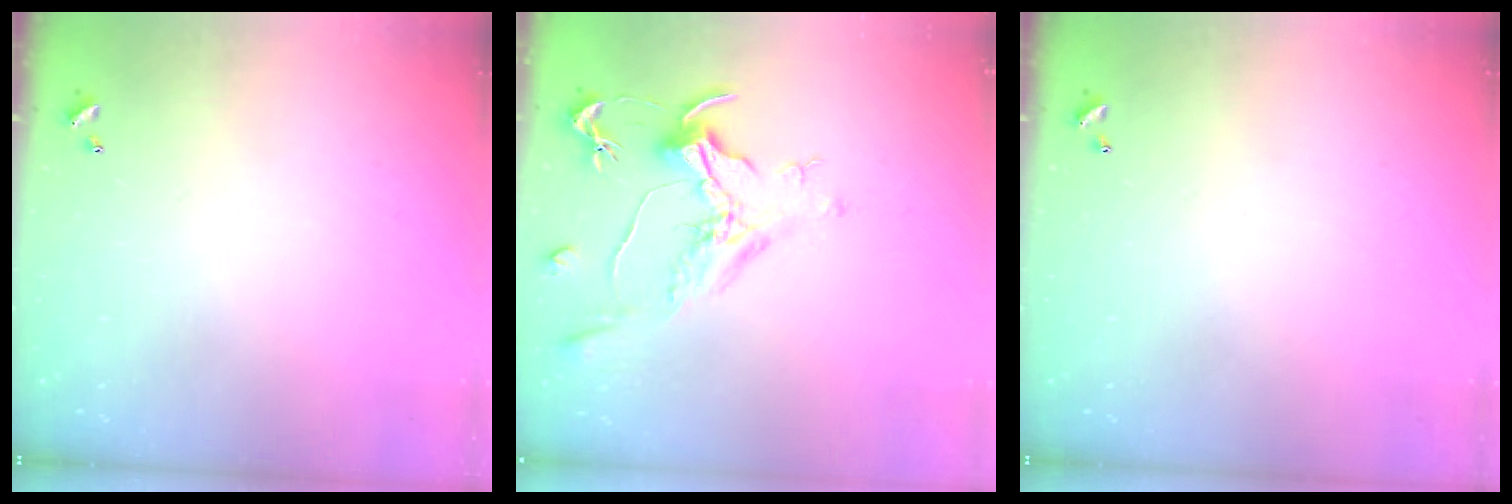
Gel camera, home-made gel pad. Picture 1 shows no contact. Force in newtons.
{"total": 1.6, "press": 1.3, "slide": 0.9}
{"total": 0.0}